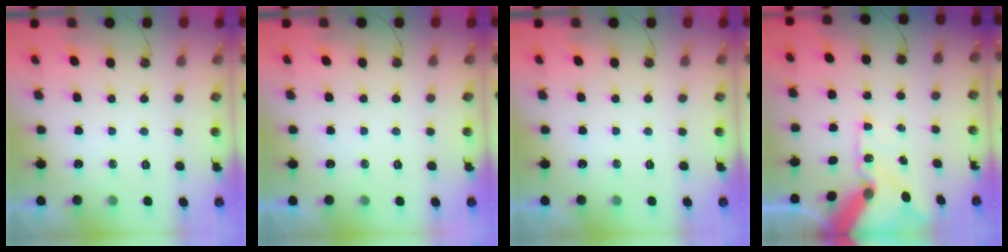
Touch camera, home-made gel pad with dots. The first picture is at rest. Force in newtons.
{"total": 0.0}
{"total": 0.0}
{"total": 15.0, "press": 14.8, "slide": 2.4}